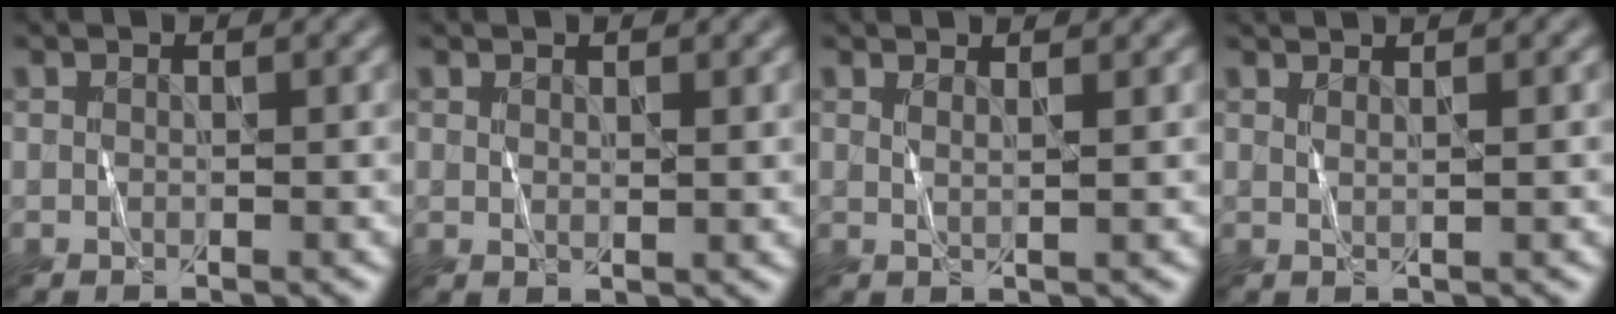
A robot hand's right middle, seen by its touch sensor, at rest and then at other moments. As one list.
[{"total": 0.8, "force": [0.5, 0.4, 0.5], "torque": [-0.010, -0.004, 0.013]}, {"total": 1.3, "force": [0.9, 0.4, 0.8], "torque": [-0.005, -0.001, 0.009]}, {"total": 2.2, "force": [1.5, 0.7, 1.5], "torque": [-0.011, -0.003, 0.008]}]